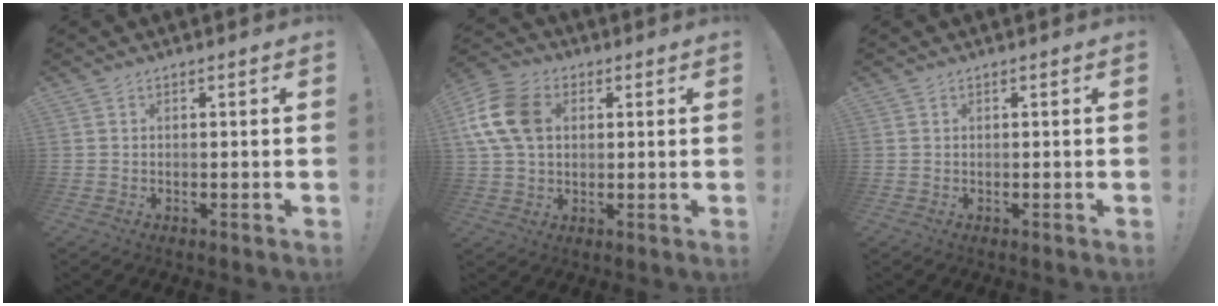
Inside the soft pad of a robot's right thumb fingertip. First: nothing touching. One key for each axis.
{"total": 14.4, "fx": 3.2, "fy": 10.6, "fz": 9.3, "tx": -0.196, "ty": 0.006, "tz": 0.064}
{"total": 0.0}